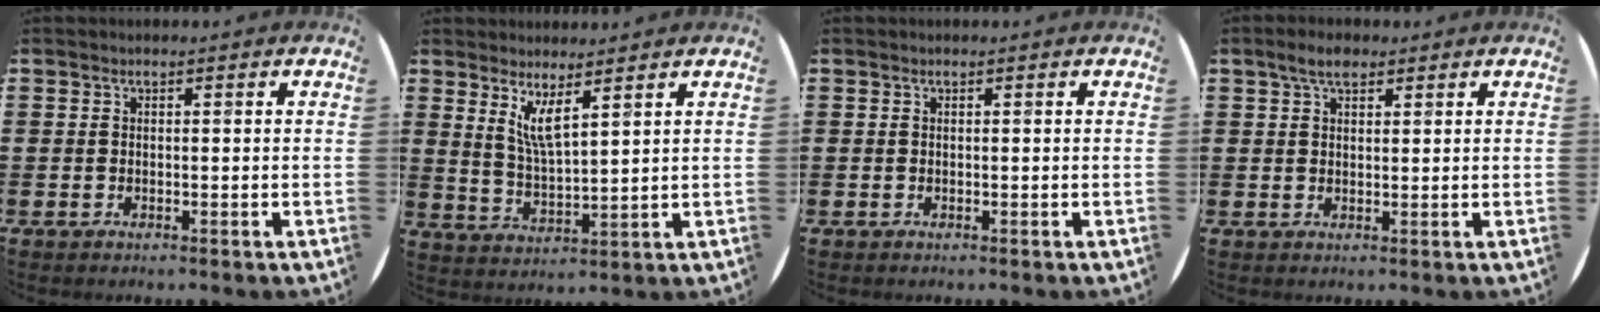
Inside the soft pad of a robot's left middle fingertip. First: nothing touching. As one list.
[{"total": 4.8, "force": [3.7, 0.5, 3.1], "torque": [-0.069, -0.014, 0.063]}, {"total": 0.0}, {"total": 3.3, "force": [2.5, 1.4, 1.7], "torque": [-0.020, 0.002, 0.041]}]